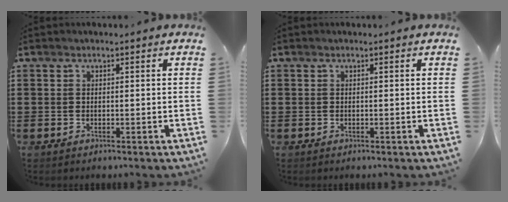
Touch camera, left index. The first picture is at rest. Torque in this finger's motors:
{"motor_torque": [0.00, 0.00, -0.02, 0.01]}